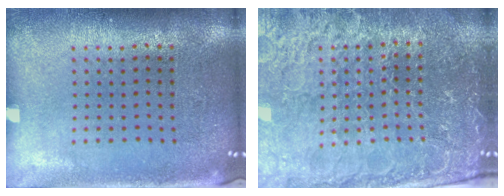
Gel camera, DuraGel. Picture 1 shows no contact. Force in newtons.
{"total": 4.3, "press": 4.2, "slide": 1.1}